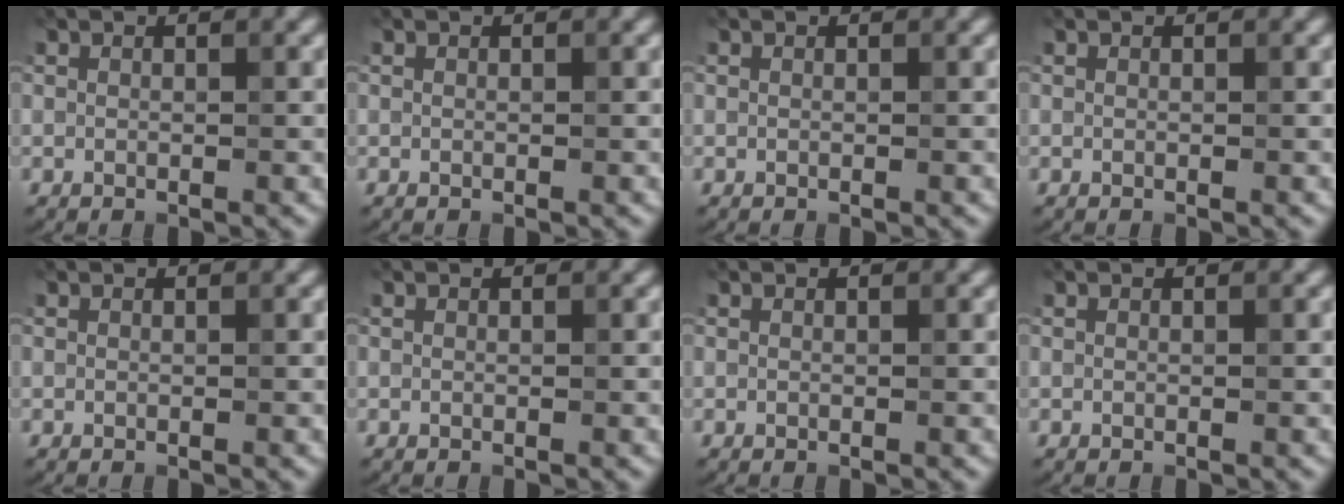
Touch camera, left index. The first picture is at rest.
{"total": 0.0}
{"total": 0.0}
{"total": 0.0}
{"total": 0.0}
{"total": 0.0}
{"total": 0.0}
{"total": 0.0}